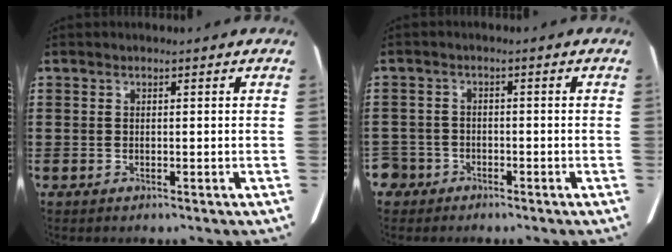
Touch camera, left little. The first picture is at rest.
{"total": 2.4, "force": [-1.9, 1.4, 0.4], "torque": [-0.021, -0.003, -0.044]}